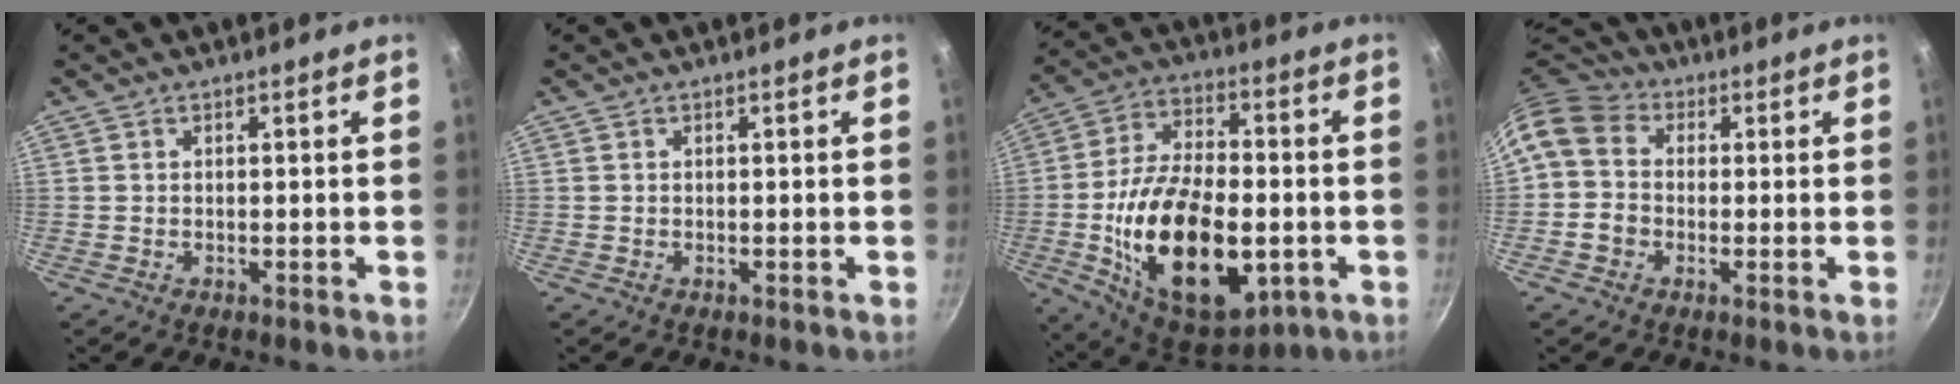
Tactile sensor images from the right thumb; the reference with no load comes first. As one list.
[{"total": 0.0}, {"total": 25.9, "force": [-4.9, 14.3, 21.0], "torque": [-0.348, 0.016, -0.070]}, {"total": 9.6, "force": [0.1, 8.1, 5.1], "torque": [-0.074, 0.019, -0.016]}]